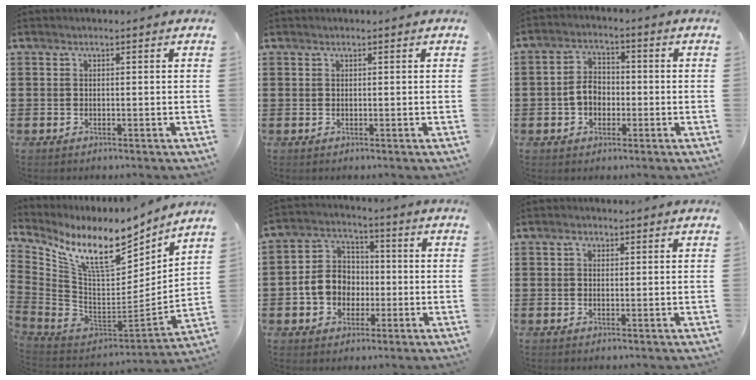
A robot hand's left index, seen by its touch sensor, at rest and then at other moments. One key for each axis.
{"total": 0.0}
{"total": 4.7, "fx": -1.0, "fy": 3.5, "fz": 3.0, "tx": -0.069, "ty": 0.007, "tz": -0.024}
{"total": 12.8, "fx": 8.6, "fy": 3.9, "fz": 8.6, "tx": -0.192, "ty": -0.064, "tz": 0.146}
{"total": 7.5, "fx": -1.3, "fy": 6.6, "fz": 3.3, "tx": -0.091, "ty": 0.022, "tz": -0.025}
{"total": 1.3, "fx": 0.4, "fy": 1.0, "fz": 0.7, "tx": -0.016, "ty": 0.007, "tz": 0.007}